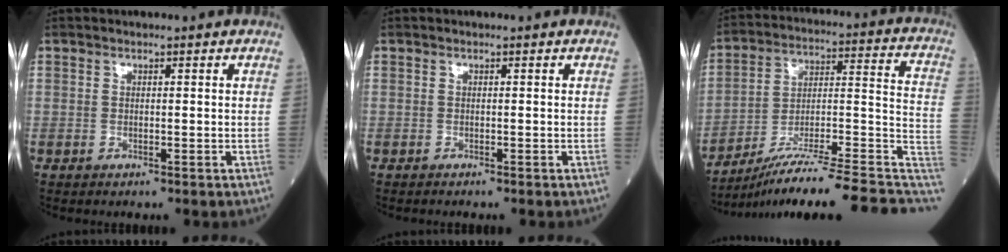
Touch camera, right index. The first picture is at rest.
{"total": 0.5, "force": [-0.5, 0.0, 0.1], "torque": [-0.003, -0.002, -0.012]}
{"total": 23.8, "force": [-18.0, 1.1, 15.5], "torque": [-0.176, 0.017, -0.282]}